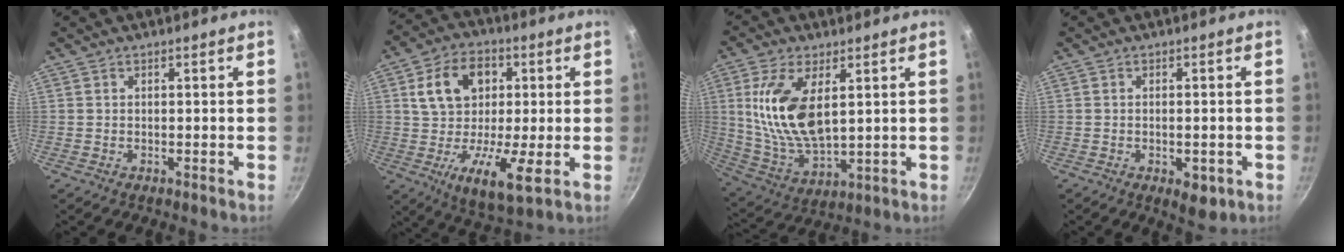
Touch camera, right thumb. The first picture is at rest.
{"total": 15.9, "force": [0.9, 9.5, 12.7], "torque": [-0.187, 0.004, 0.003]}
{"total": 15.4, "force": [3.7, 7.6, 12.8], "torque": [-0.246, -0.023, 0.082]}
{"total": 5.0, "force": [-1.9, 2.4, 4.0], "torque": [-0.047, 0.001, -0.020]}